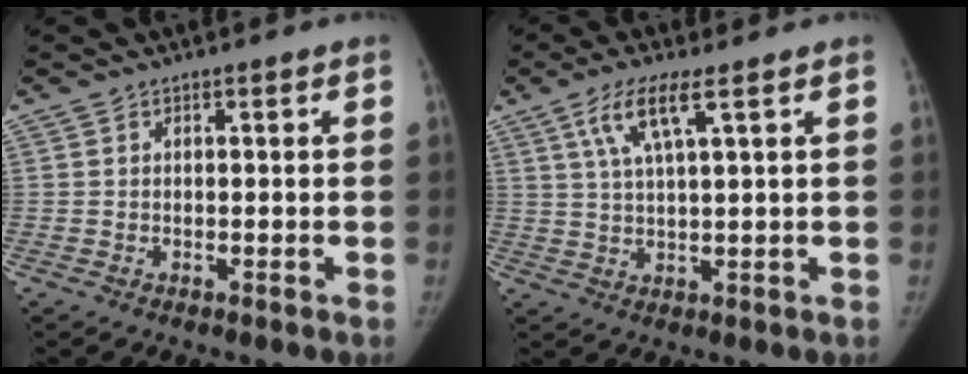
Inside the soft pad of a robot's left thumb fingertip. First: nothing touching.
{"total": 7.0, "force": [3.4, 1.0, 6.1], "torque": [-0.132, -0.007, 0.069]}